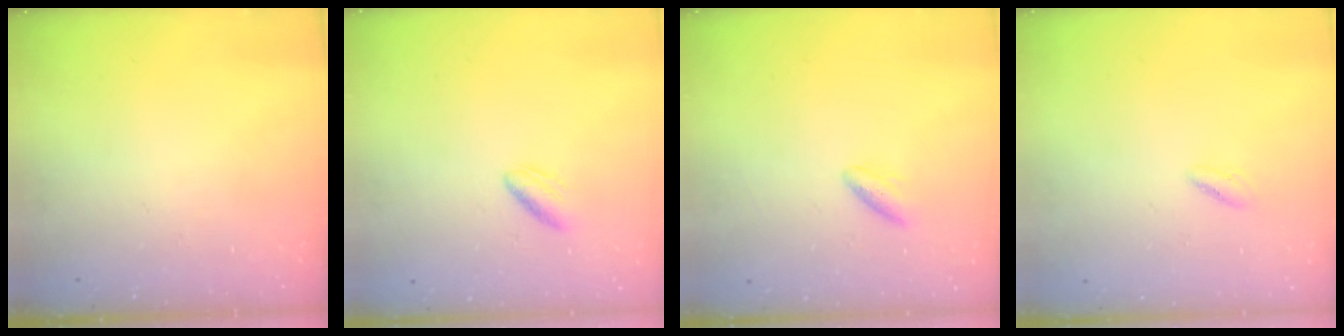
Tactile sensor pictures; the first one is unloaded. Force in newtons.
{"total": 2.3, "press": 2.1, "slide": 1.0}
{"total": 3.3, "press": 3.1, "slide": 1.3}
{"total": 2.3, "press": 2.2, "slide": 0.7}